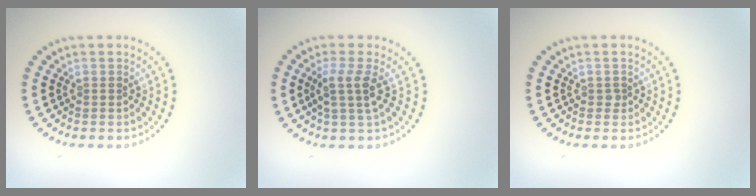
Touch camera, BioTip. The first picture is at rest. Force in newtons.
{"total": 2.6, "press": 2.0, "slide": 1.6}
{"total": 0.6, "press": 0.5, "slide": 0.3}